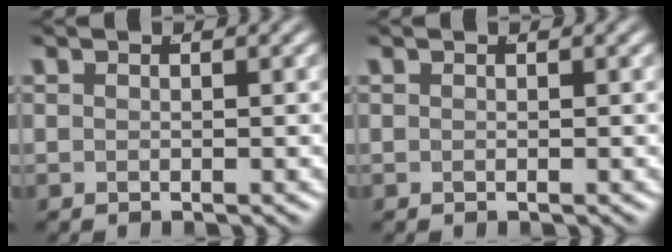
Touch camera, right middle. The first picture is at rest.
{"total": 0.0}